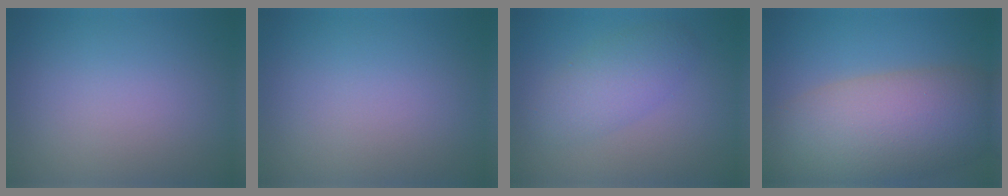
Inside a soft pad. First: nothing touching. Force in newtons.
{"total": 0.0}
{"total": 3.2, "press": 3.2, "slide": 0.1}
{"total": 10.7, "press": 10.7, "slide": 0.7}